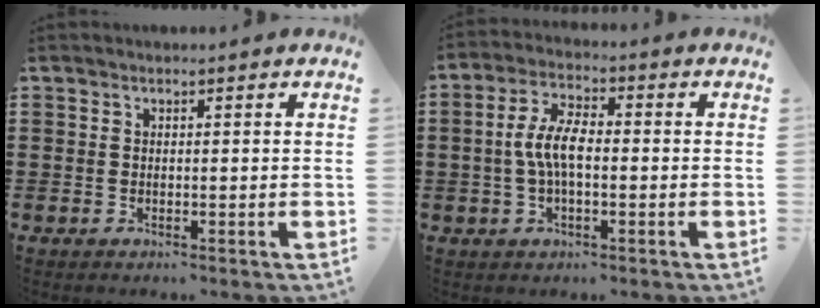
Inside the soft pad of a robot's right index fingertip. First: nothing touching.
{"total": 6.5, "force": [-0.5, 2.7, 5.9], "torque": [-0.134, -0.001, -0.017]}